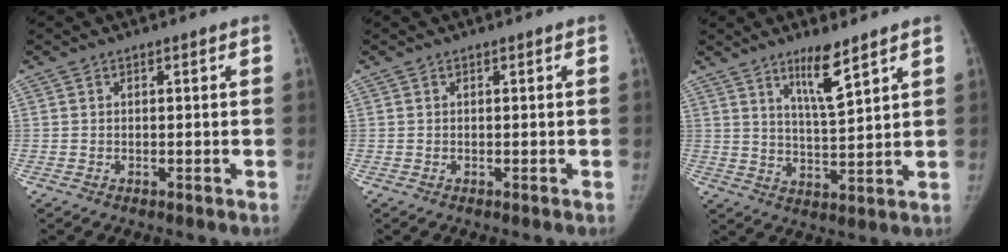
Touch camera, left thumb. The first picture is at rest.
{"total": 0.0}
{"total": 7.8, "force": [5.2, 1.1, 5.7], "torque": [-0.097, -0.041, 0.097]}